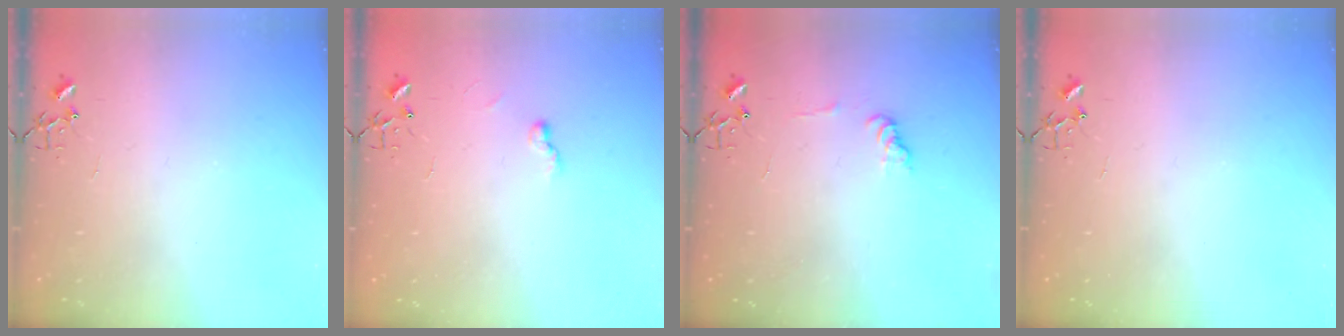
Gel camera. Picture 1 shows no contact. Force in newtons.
{"total": 5.1, "press": 5.1, "slide": 0.5}
{"total": 6.1, "press": 6.1, "slide": 0.4}
{"total": 0.0}